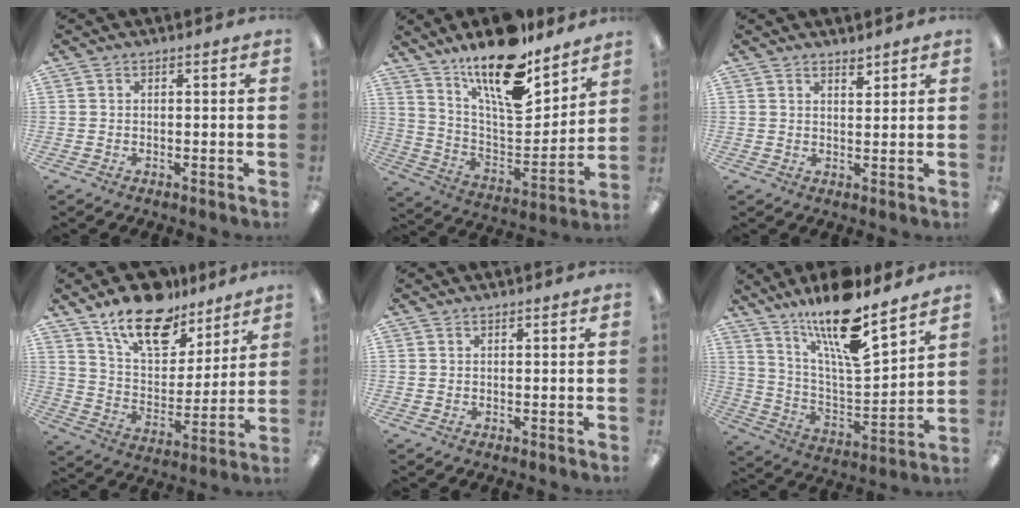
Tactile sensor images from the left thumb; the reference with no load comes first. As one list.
[{"total": 19.4, "force": [14.2, 5.7, 11.9], "torque": [-0.215, -0.093, 0.243]}, {"total": 2.3, "force": [2.1, 0.7, 0.6], "torque": [0.001, -0.014, 0.036]}, {"total": 17.5, "force": [12.7, 8.5, 8.5], "torque": [-0.144, -0.073, 0.225]}, {"total": 0.0}, {"total": 18.1, "force": [14.0, 3.9, 10.8], "torque": [-0.205, -0.090, 0.237]}]